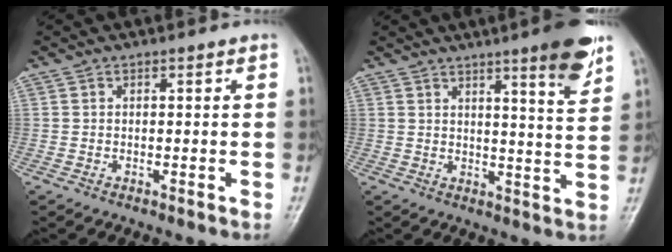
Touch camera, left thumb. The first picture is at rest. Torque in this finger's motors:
{"motor_torque": [1.80, 0.25, 0.86, -0.94, 0.12]}